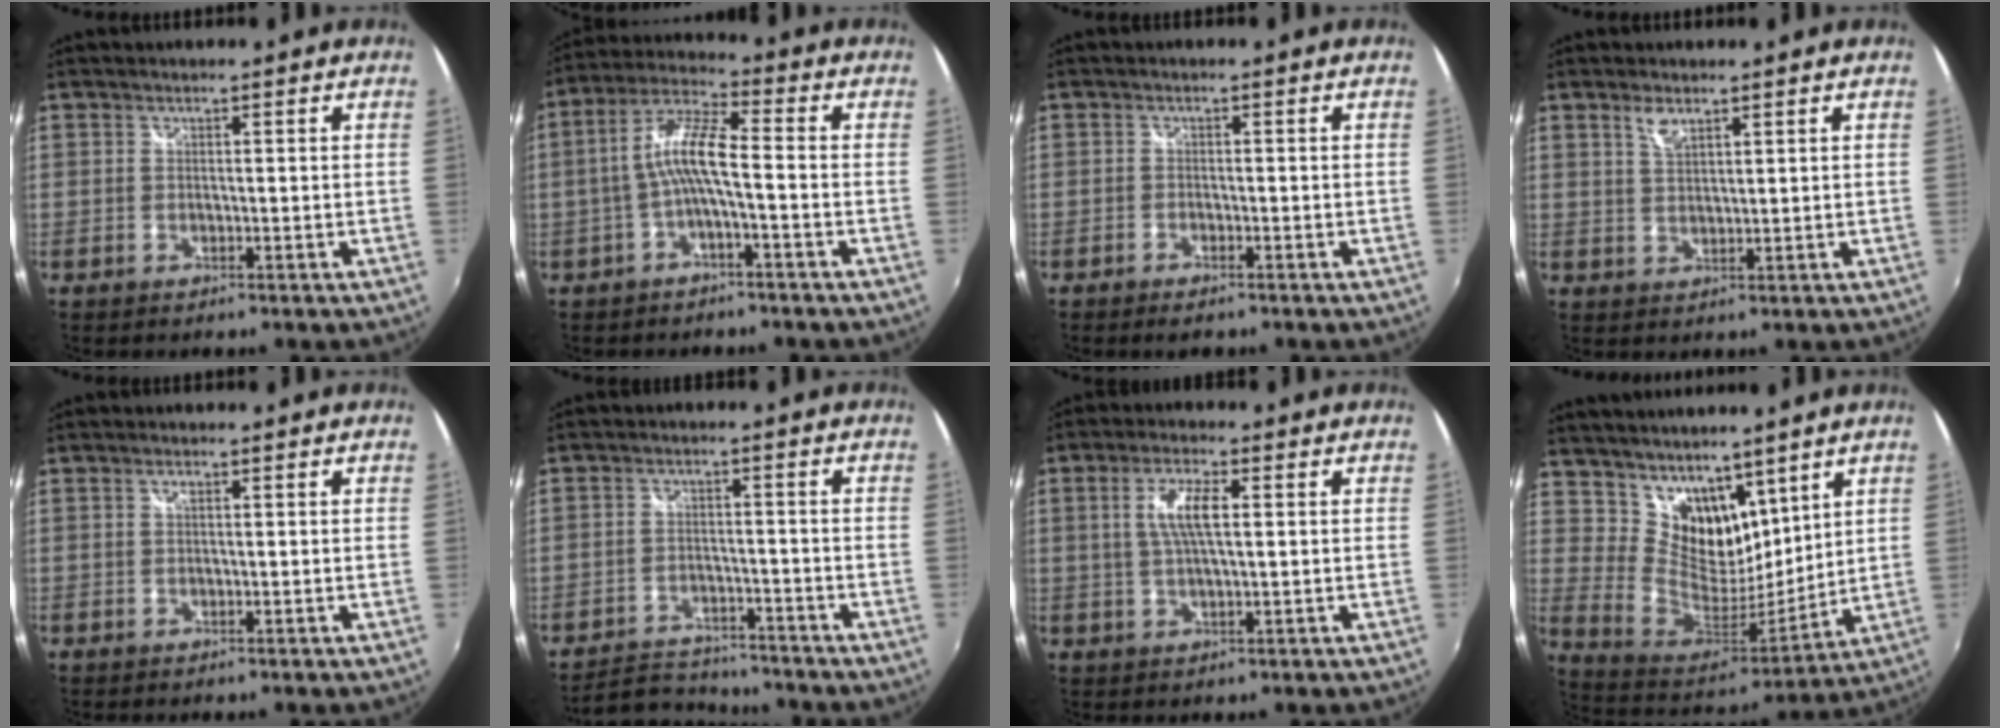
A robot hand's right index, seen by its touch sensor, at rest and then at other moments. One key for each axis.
{"total": 7.9, "fx": -1.7, "fy": 1.3, "fz": 7.6, "tx": -0.171, "ty": 0.016, "tz": -0.031}
{"total": 2.1, "fx": -1.7, "fy": 0.7, "fz": 1.1, "tx": -0.030, "ty": -0.004, "tz": -0.033}
{"total": 3.1, "fx": 2.0, "fy": 1.2, "fz": 2.0, "tx": -0.035, "ty": 0.001, "tz": 0.037}
{"total": 0.7, "fx": 0.3, "fy": 0.2, "fz": 0.7, "tx": -0.013, "ty": 0.003, "tz": 0.003}
{"total": 9.1, "fx": -8.4, "fy": 2.9, "fz": 1.6, "tx": -0.058, "ty": 0.010, "tz": -0.129}
{"total": 6.2, "fx": 1.2, "fy": 1.7, "fz": 5.9, "tx": -0.115, "ty": 0.004, "tz": 0.023}
{"total": 14.9, "fx": 10.2, "fy": 8.8, "fz": 6.5, "tx": -0.136, "ty": 0.002, "tz": 0.202}